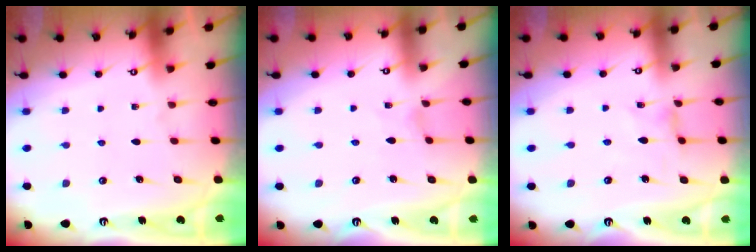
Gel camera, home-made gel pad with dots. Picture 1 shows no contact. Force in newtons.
{"total": 0.0}
{"total": 1.2, "press": 1.2, "slide": 0.1}